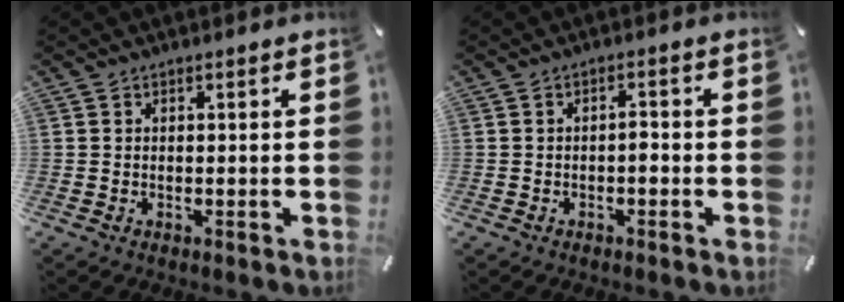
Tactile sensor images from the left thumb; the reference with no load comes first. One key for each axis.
{"total": 2.2, "fx": -0.8, "fy": 1.1, "fz": 1.8, "tx": -0.035, "ty": 0.006, "tz": -0.016}